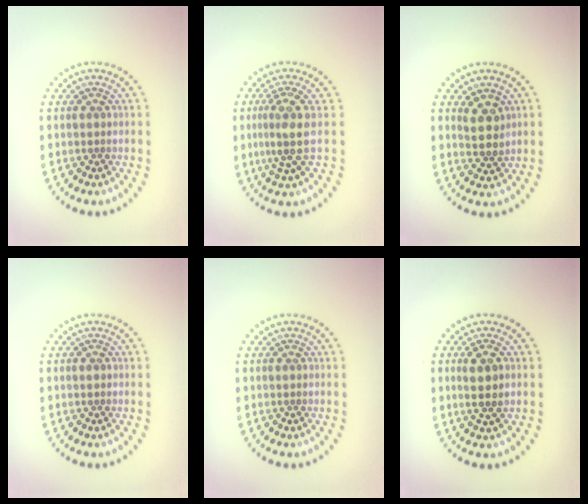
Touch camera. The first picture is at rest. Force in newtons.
{"total": 3.2, "press": 2.6, "slide": 1.8}
{"total": 2.5, "press": 2.3, "slide": 0.9}
{"total": 0.6, "press": 0.6, "slide": 0.0}
{"total": 0.0}
{"total": 2.8, "press": 2.7, "slide": 0.7}